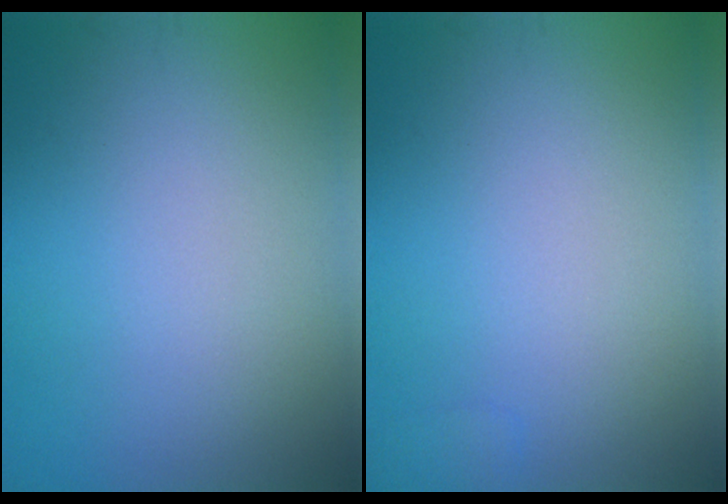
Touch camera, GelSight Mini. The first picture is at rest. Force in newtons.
{"total": 0.7, "press": 0.7, "slide": 0.0}